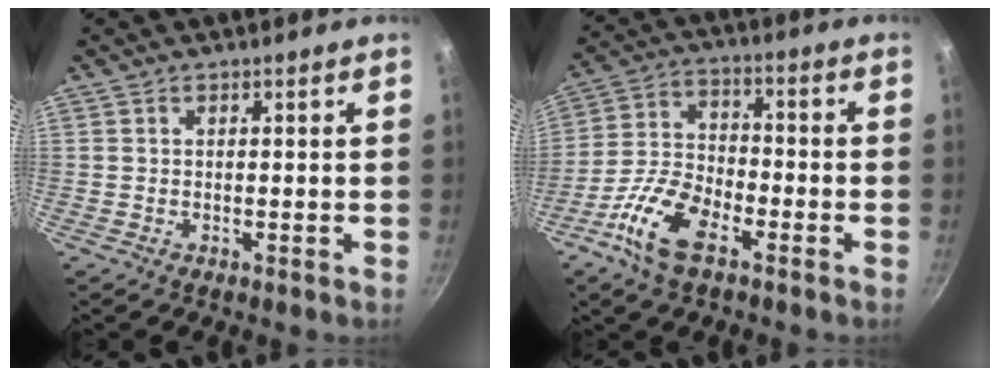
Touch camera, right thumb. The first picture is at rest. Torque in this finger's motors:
{"motor_torque": [0.23, 0.52, 1.52, -0.99, 0.36]}